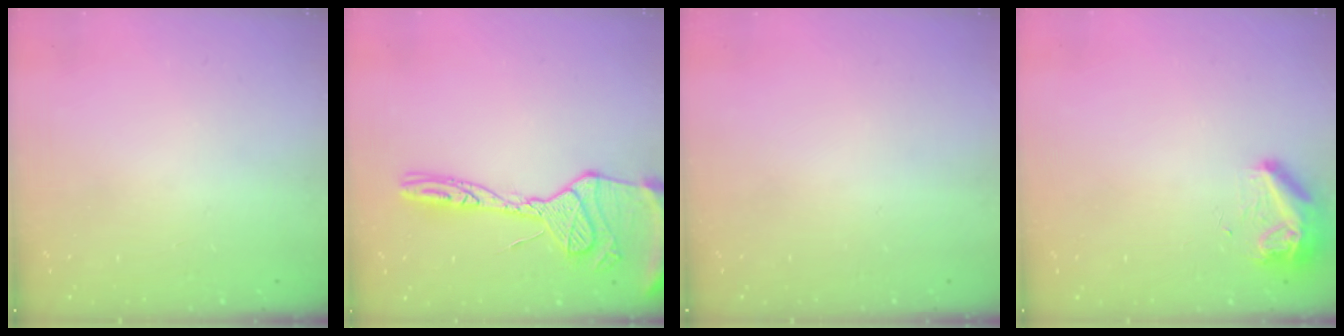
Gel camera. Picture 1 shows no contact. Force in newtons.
{"total": 17.8, "press": 17.7, "slide": 1.7}
{"total": 0.0}
{"total": 8.3, "press": 8.3, "slide": 0.9}